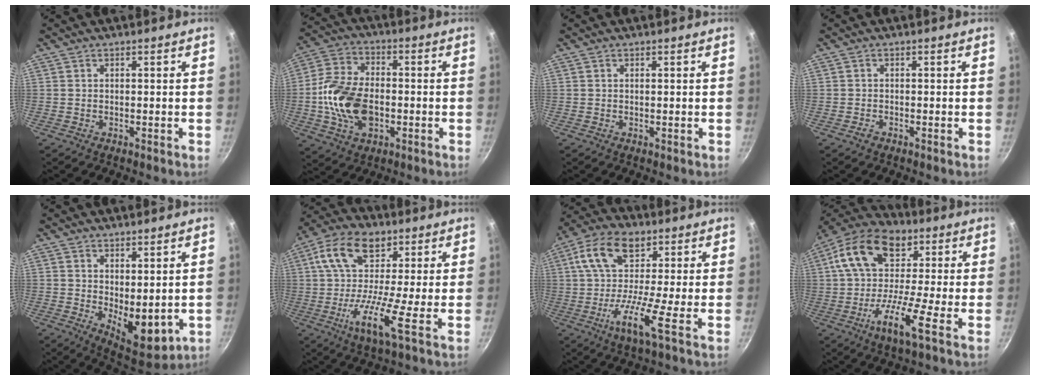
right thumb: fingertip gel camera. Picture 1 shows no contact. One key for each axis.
{"total": 15.0, "fx": -2.4, "fy": 9.7, "fz": 11.2, "tx": -0.200, "ty": 0.023, "tz": -0.050}
{"total": 0.0}
{"total": 1.0, "fx": -0.7, "fy": 0.6, "fz": 0.5, "tx": -0.010, "ty": 0.003, "tz": -0.015}
{"total": 9.4, "fx": 1.2, "fy": 4.8, "fz": 8.0, "tx": -0.092, "ty": -0.033, "tz": 0.034}
{"total": 14.3, "fx": 1.1, "fy": 6.0, "fz": 13.0, "tx": -0.234, "ty": 0.010, "tz": -0.008}
{"total": 12.8, "fx": 0.4, "fy": 4.6, "fz": 11.9, "tx": -0.222, "ty": 0.012, "tz": -0.020}
{"total": 16.7, "fx": 0.2, "fy": 8.1, "fz": 14.6, "tx": -0.250, "ty": 0.029, "tz": -0.025}